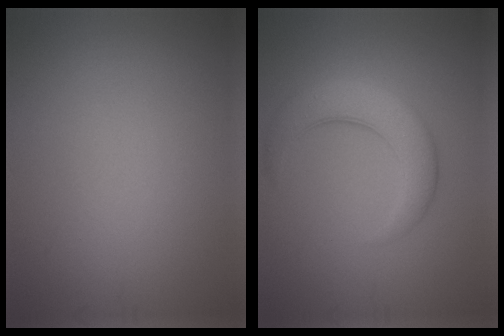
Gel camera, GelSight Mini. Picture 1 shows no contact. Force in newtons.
{"total": 5.1, "press": 5.1, "slide": 0.3}